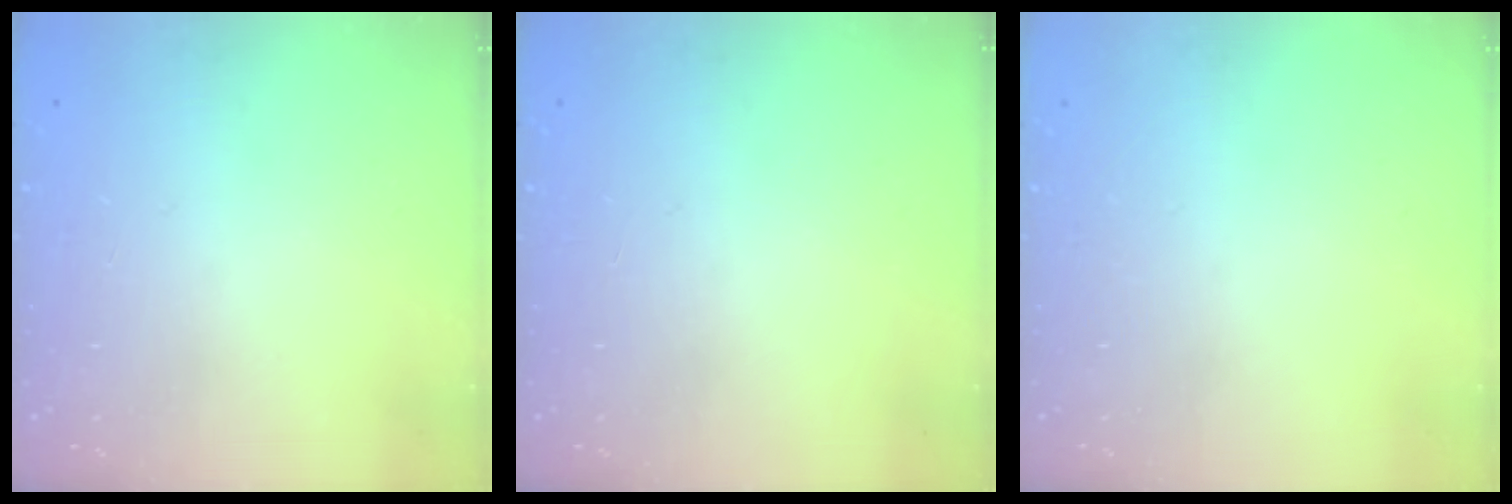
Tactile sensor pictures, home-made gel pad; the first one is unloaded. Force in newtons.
{"total": 0.0}
{"total": 0.0}